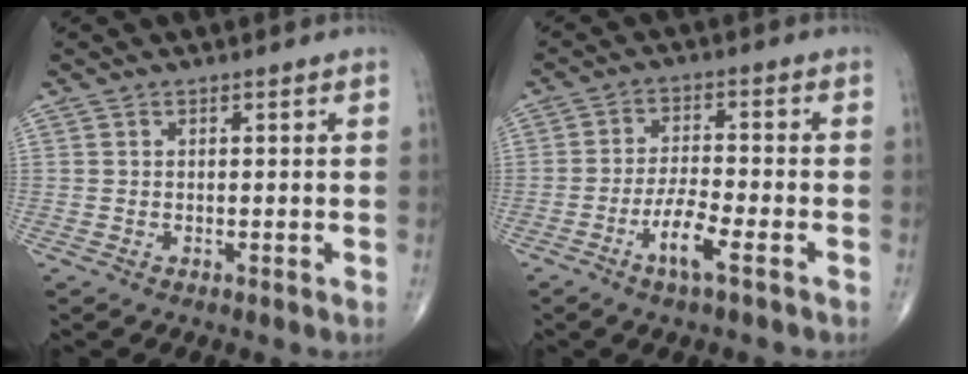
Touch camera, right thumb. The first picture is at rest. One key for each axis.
{"total": 6.5, "fx": -3.4, "fy": 1.1, "fz": 5.4, "tx": -0.113, "ty": 0.018, "tz": -0.064}